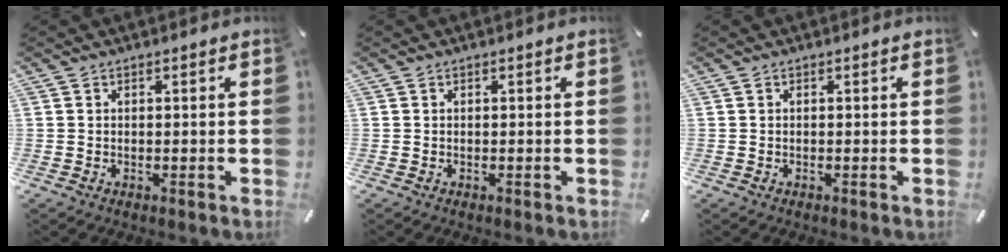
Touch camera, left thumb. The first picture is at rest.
{"total": 0.0}
{"total": 0.0}